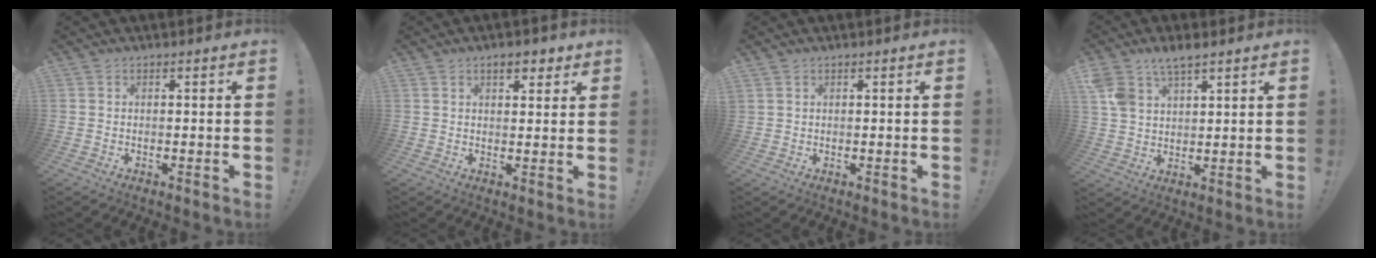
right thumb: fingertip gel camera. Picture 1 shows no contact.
{"total": 4.7, "force": [2.8, 2.3, 2.9], "torque": [-0.041, -0.004, 0.047]}
{"total": 1.0, "force": [0.6, 0.7, 0.4], "torque": [0.000, -0.001, 0.011]}
{"total": 7.3, "force": [5.1, 3.6, 3.7], "torque": [-0.066, -0.021, 0.098]}